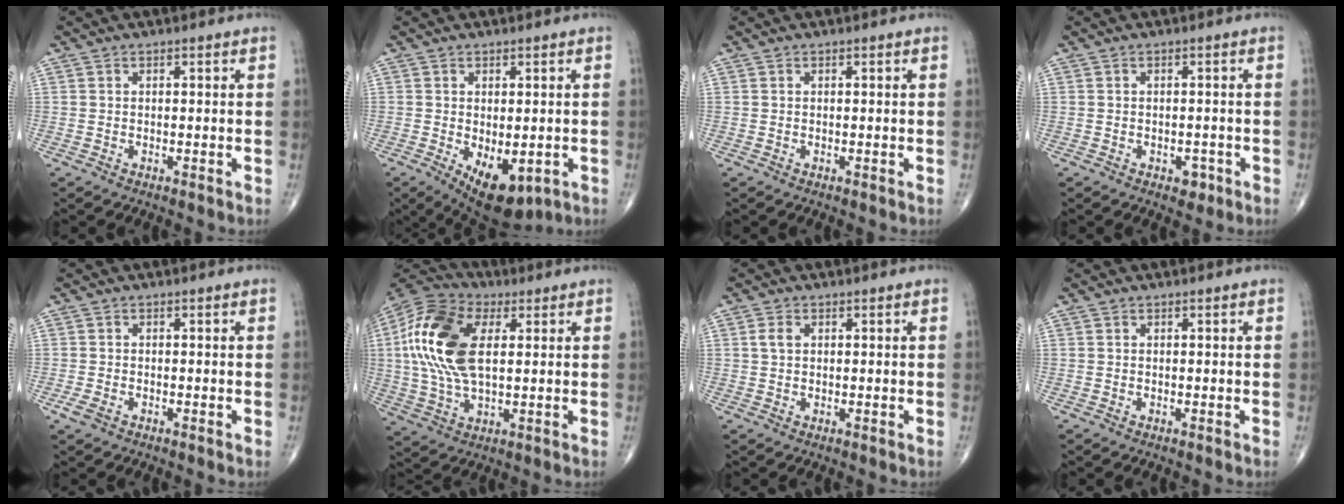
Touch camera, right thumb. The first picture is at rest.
{"total": 9.9, "force": [-3.4, 5.1, 7.8], "torque": [-0.098, -0.008, -0.035]}
{"total": 0.0}
{"total": 2.1, "force": [-1.0, 1.4, 1.2], "torque": [-0.002, 0.004, -0.011]}
{"total": 2.0, "force": [-1.0, 1.1, 1.4], "torque": [-0.033, -0.002, -0.020]}
{"total": 18.0, "force": [3.2, 9.6, 14.8], "torque": [-0.313, 0.010, 0.051]}
{"total": 2.1, "force": [0.6, 1.5, 1.3], "torque": [-0.024, 0.005, 0.012]}
{"total": 0.0}